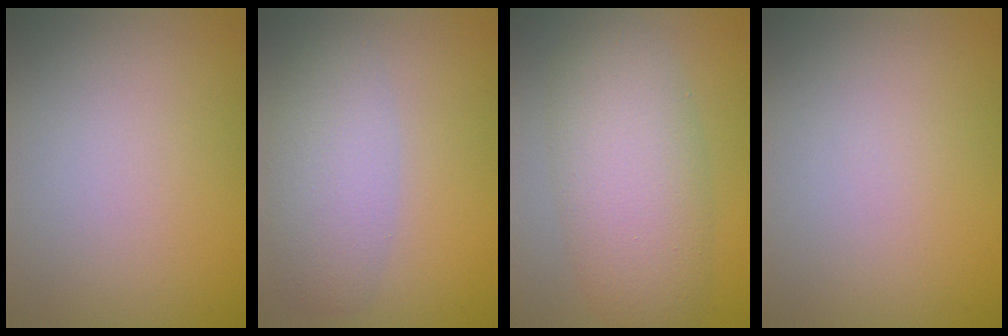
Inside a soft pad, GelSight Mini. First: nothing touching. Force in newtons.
{"total": 4.6, "press": 4.6, "slide": 0.2}
{"total": 7.2, "press": 7.2, "slide": 0.2}
{"total": 0.0}